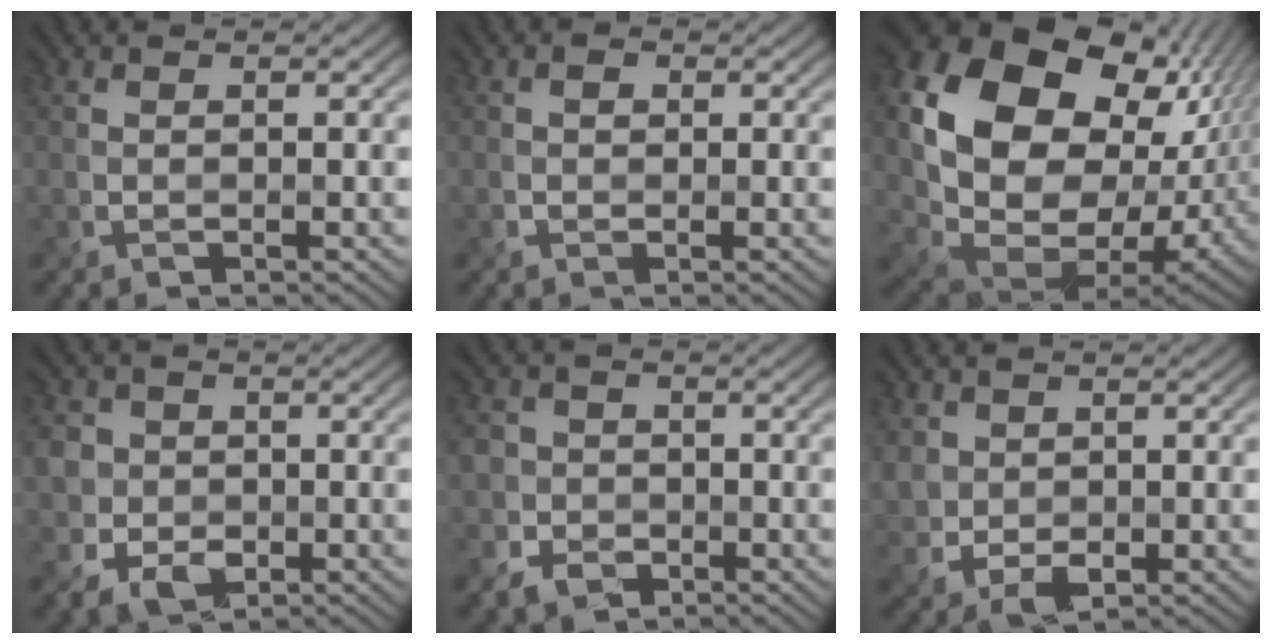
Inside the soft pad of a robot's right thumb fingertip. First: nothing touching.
{"total": 0.8, "force": [0.1, 0.7, 0.3], "torque": [-0.005, -0.001, -0.004]}
{"total": 21.6, "force": [5.3, 15.4, 14.2], "torque": [-0.299, -0.017, 0.134]}
{"total": 6.1, "force": [-1.1, 5.7, 2.1], "torque": [-0.058, -0.001, -0.048]}
{"total": 5.8, "force": [-2.4, 5.1, 0.9], "torque": [-0.028, -0.007, -0.076]}
{"total": 3.3, "force": [0.6, 2.7, 1.9], "torque": [-0.054, -0.011, 0.012]}